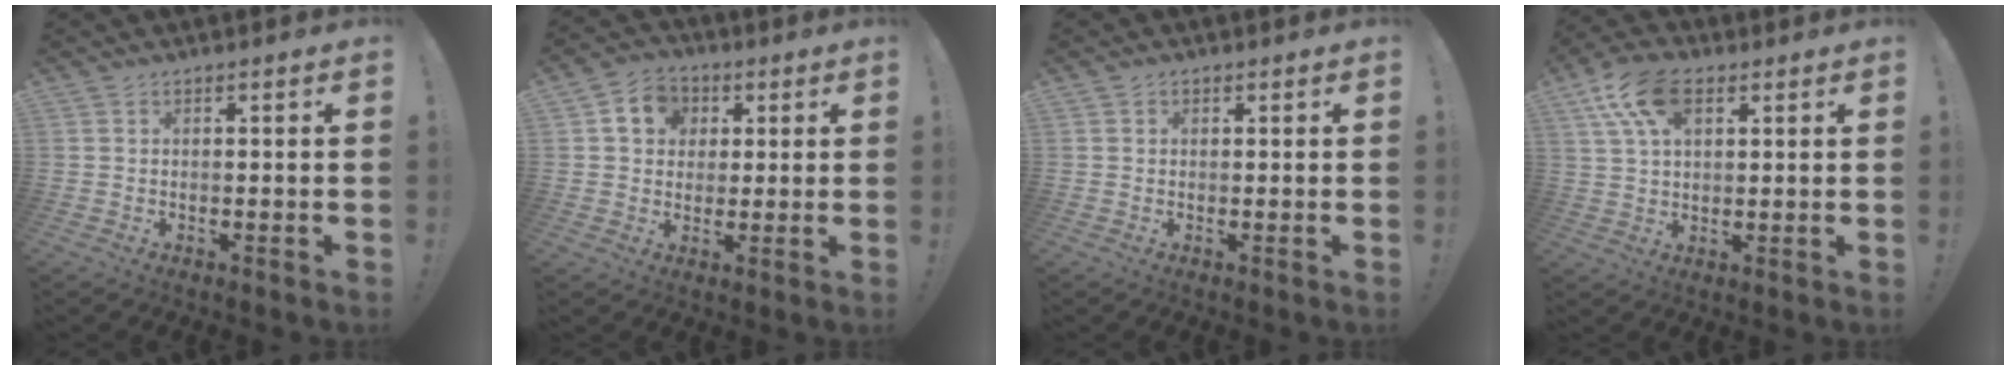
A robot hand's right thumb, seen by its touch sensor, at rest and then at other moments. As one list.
[{"total": 8.2, "force": [2.4, 7.2, 3.1], "torque": [-0.046, 0.001, 0.050]}, {"total": 0.6, "force": [0.3, 0.5, 0.1], "torque": [-0.001, 0.001, 0.006]}, {"total": 13.4, "force": [5.8, 7.6, 9.4], "torque": [-0.166, -0.007, 0.109]}]